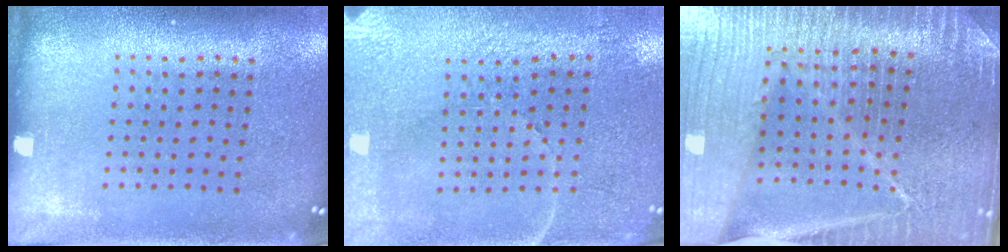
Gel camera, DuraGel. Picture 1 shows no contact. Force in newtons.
{"total": 3.4, "press": 3.1, "slide": 1.4}
{"total": 5.3, "press": 4.8, "slide": 2.1}